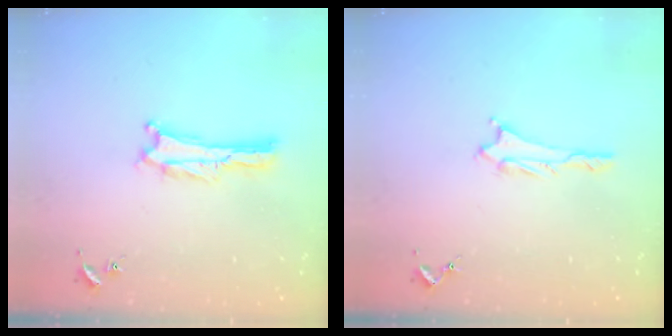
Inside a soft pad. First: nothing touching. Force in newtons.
{"total": 1.2, "press": 1.2, "slide": 0.1}